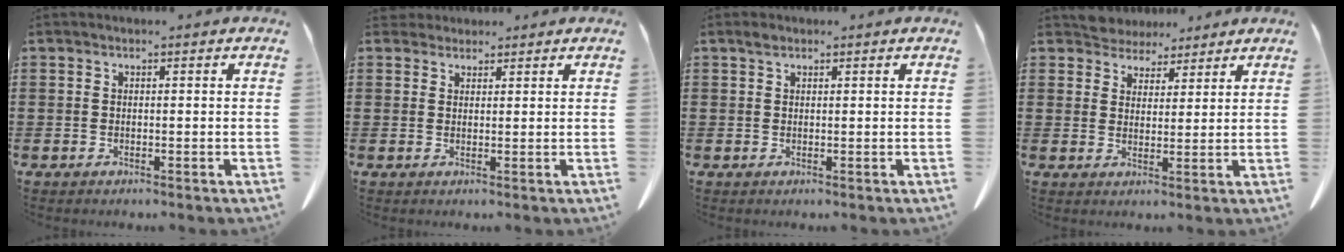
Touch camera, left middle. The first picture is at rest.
{"total": 2.3, "force": [2.1, 0.9, 0.4], "torque": [-0.007, -0.002, 0.041]}
{"total": 1.2, "force": [0.8, 0.7, 0.6], "torque": [-0.015, 0.002, 0.015]}
{"total": 4.6, "force": [4.3, 1.7, -0.2], "torque": [-0.016, -0.014, 0.082]}